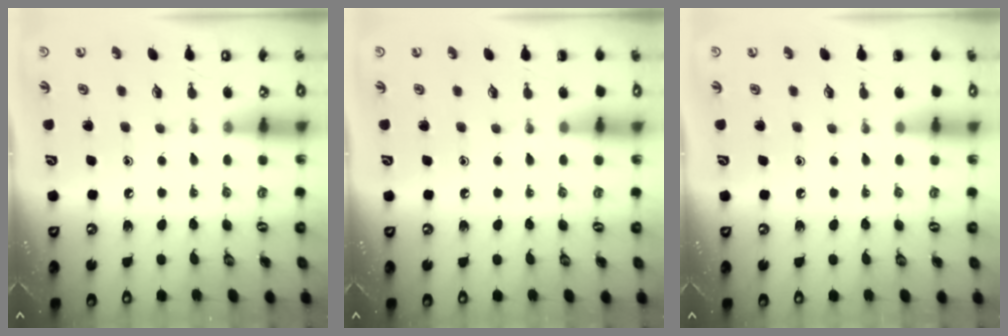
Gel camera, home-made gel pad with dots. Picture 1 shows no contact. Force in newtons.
{"total": 0.0}
{"total": 0.0}